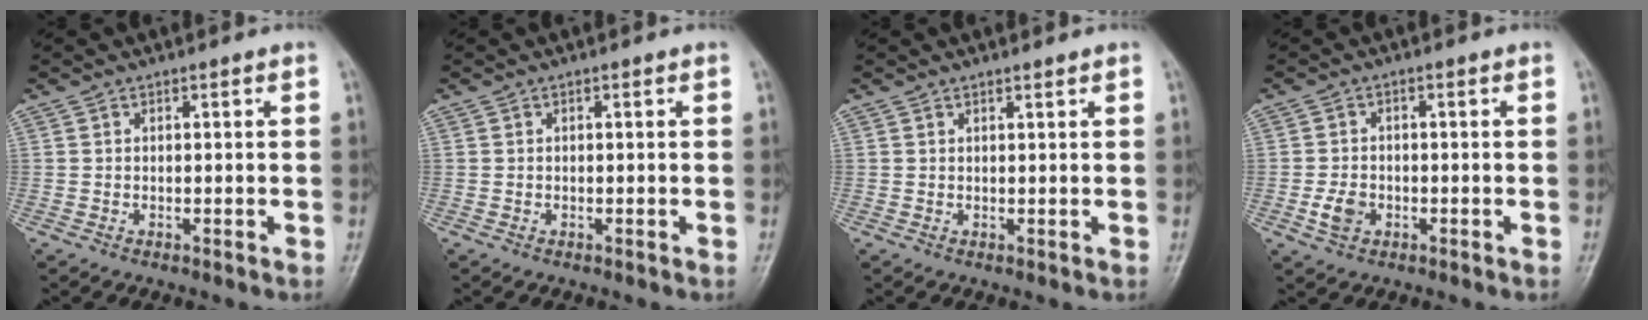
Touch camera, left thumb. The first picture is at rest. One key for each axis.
{"total": 0.0}
{"total": 0.9, "fx": 0.7, "fy": 0.1, "fz": 0.4, "tx": -0.006, "ty": -0.004, "tz": 0.013}
{"total": 3.7, "fx": -1.3, "fy": 2.7, "fz": 2.2, "tx": -0.039, "ty": 0.004, "tz": -0.023}